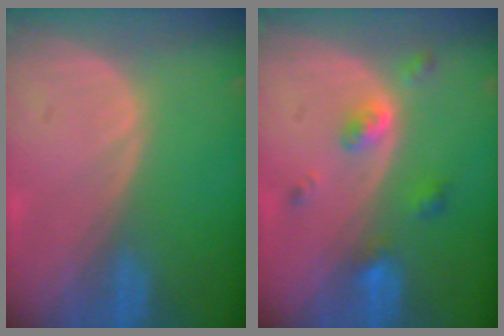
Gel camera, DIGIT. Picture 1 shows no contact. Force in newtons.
{"total": 4.4, "press": 4.1, "slide": 1.6}